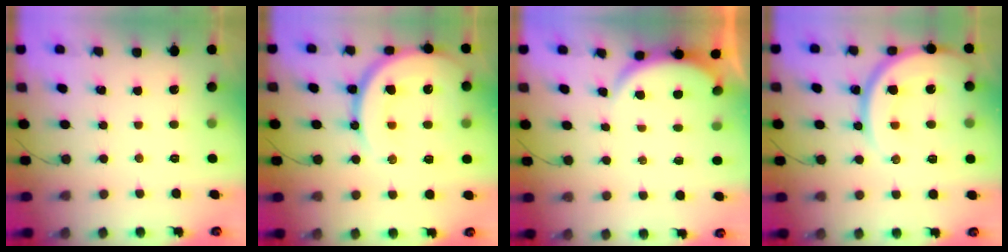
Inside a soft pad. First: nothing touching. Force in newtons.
{"total": 18.8, "press": 18.6, "slide": 2.2}
{"total": 3.4, "press": 3.3, "slide": 0.6}
{"total": 16.7, "press": 16.7, "slide": 1.3}